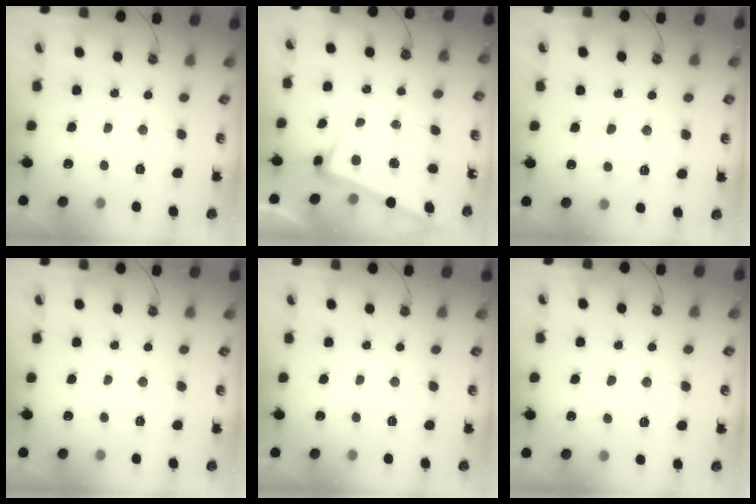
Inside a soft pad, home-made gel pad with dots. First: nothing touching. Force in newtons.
{"total": 3.0, "press": 2.8, "slide": 1.1}
{"total": 1.8, "press": 1.7, "slide": 0.6}
{"total": 0.0}
{"total": 0.0}
{"total": 4.9, "press": 4.9, "slide": 0.4}